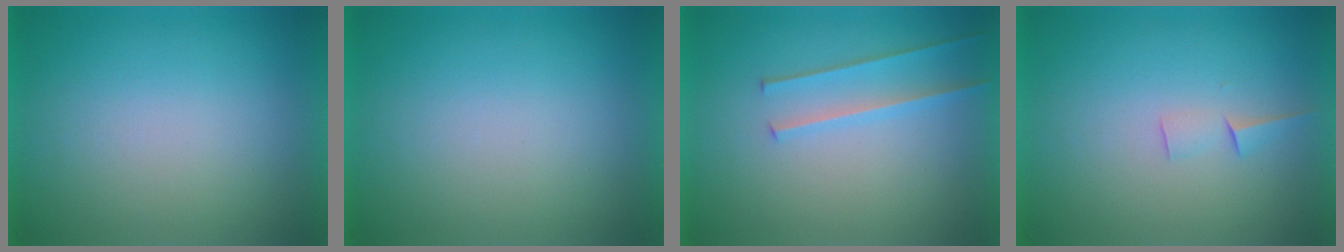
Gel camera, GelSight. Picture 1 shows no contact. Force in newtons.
{"total": 0.0}
{"total": 2.2}
{"total": 1.5}